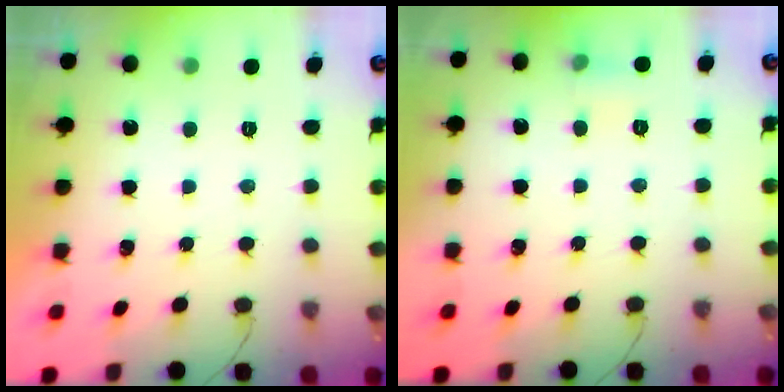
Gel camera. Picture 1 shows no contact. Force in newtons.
{"total": 4.3, "press": 3.9, "slide": 1.7}